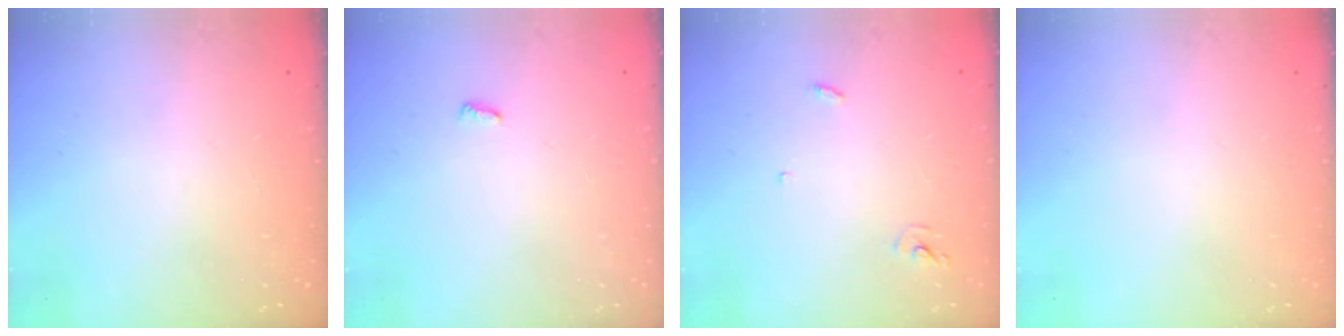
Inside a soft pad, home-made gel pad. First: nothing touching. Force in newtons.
{"total": 3.5, "press": 3.5, "slide": 0.3}
{"total": 2.9, "press": 2.9, "slide": 0.2}
{"total": 0.0}